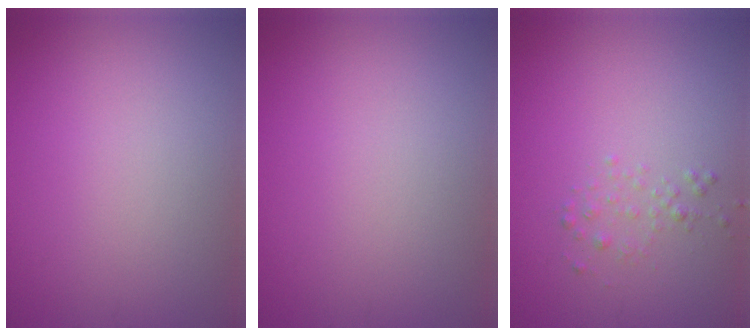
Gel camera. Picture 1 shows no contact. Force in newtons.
{"total": 0.0}
{"total": 1.1, "press": 1.1, "slide": 0.1}